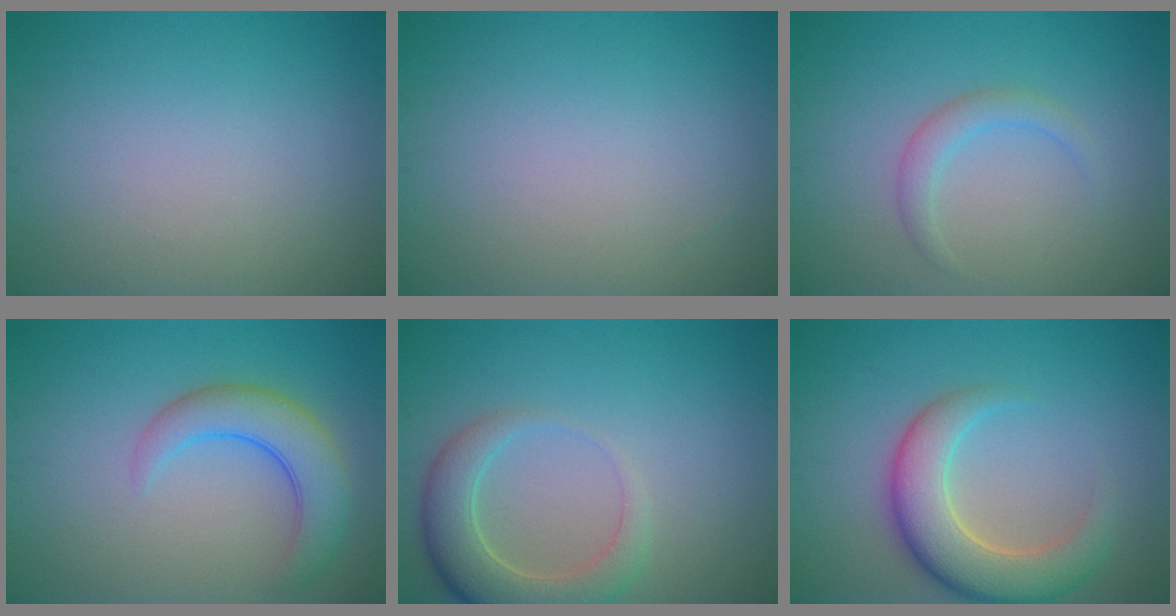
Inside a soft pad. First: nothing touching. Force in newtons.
{"total": 0.0}
{"total": 1.8, "press": 1.8, "slide": 0.2}
{"total": 4.7, "press": 4.7, "slide": 0.3}
{"total": 5.0, "press": 4.9, "slide": 0.6}
{"total": 6.5, "press": 6.5, "slide": 0.5}